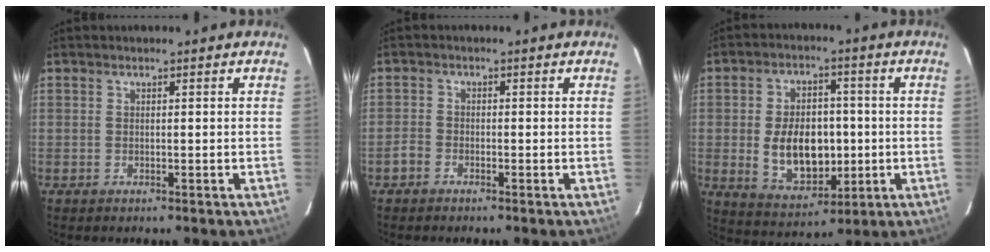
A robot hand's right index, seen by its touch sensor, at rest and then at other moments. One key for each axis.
{"total": 2.1, "fx": -1.6, "fy": 1.3, "fz": 0.3, "tx": -0.012, "ty": 0.003, "tz": -0.033}
{"total": 12.8, "fx": -1.2, "fy": 8.2, "fz": 9.8, "tx": -0.191, "ty": 0.005, "tz": 0.001}